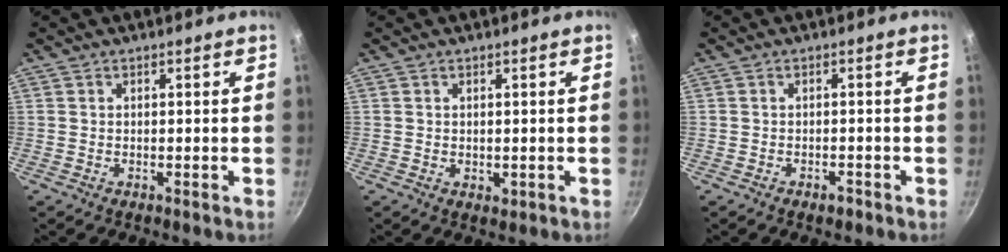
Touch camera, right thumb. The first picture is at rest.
{"total": 1.1, "force": [0.1, 0.9, 0.7], "torque": [-0.007, -0.004, 0.002]}
{"total": 1.7, "force": [-1.2, 0.9, 0.9], "torque": [-0.013, 0.012, -0.013]}